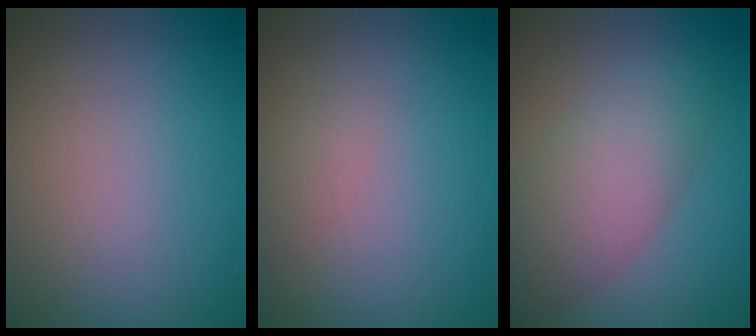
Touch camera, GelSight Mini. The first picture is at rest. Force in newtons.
{"total": 1.1, "press": 1.1, "slide": 0.0}
{"total": 5.4, "press": 5.3, "slide": 0.2}